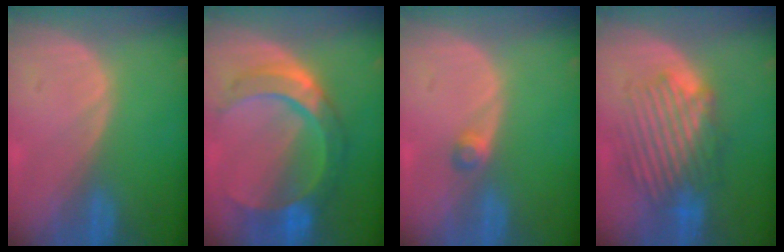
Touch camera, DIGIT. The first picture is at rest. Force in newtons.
{"total": 9.1, "press": 9.1, "slide": 0.8}
{"total": 1.8, "press": 1.6, "slide": 0.8}
{"total": 8.5, "press": 8.1, "slide": 2.6}